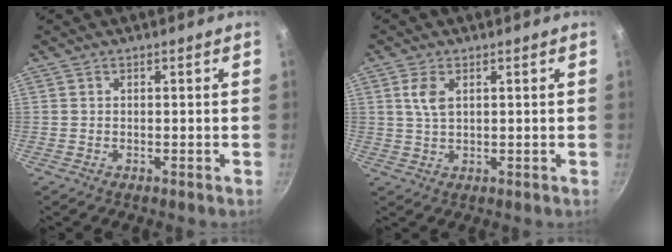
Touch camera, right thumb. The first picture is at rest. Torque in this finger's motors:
{"motor_torque": [0.43, 0.56, 0.73, -0.43, 0.01]}